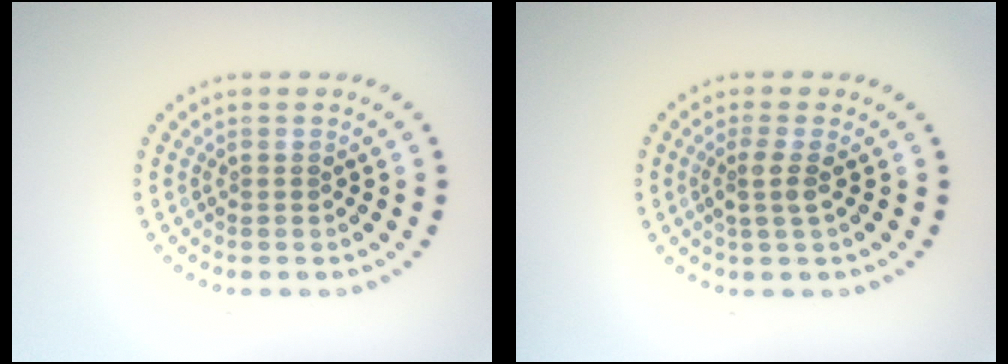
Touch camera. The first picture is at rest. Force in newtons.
{"total": 1.9, "press": 1.5, "slide": 1.1}